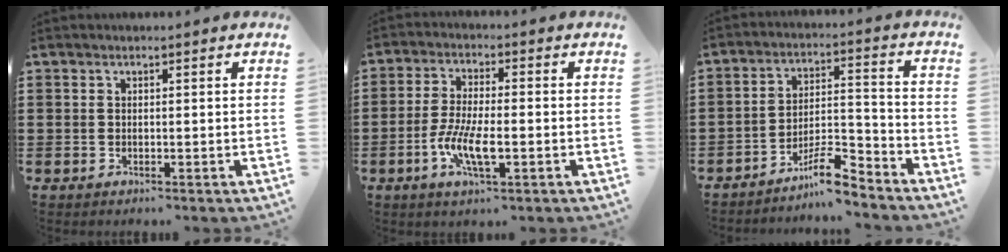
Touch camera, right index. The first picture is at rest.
{"total": 7.0, "force": [-2.4, 2.0, 6.3], "torque": [-0.137, -0.013, -0.048]}
{"total": 8.1, "force": [-6.6, 1.4, 4.4], "torque": [-0.072, 0.015, -0.122]}